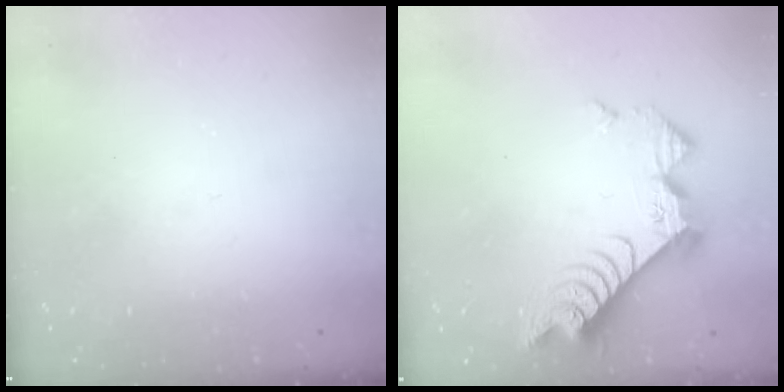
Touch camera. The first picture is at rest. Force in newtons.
{"total": 10.4, "press": 10.4, "slide": 1.1}